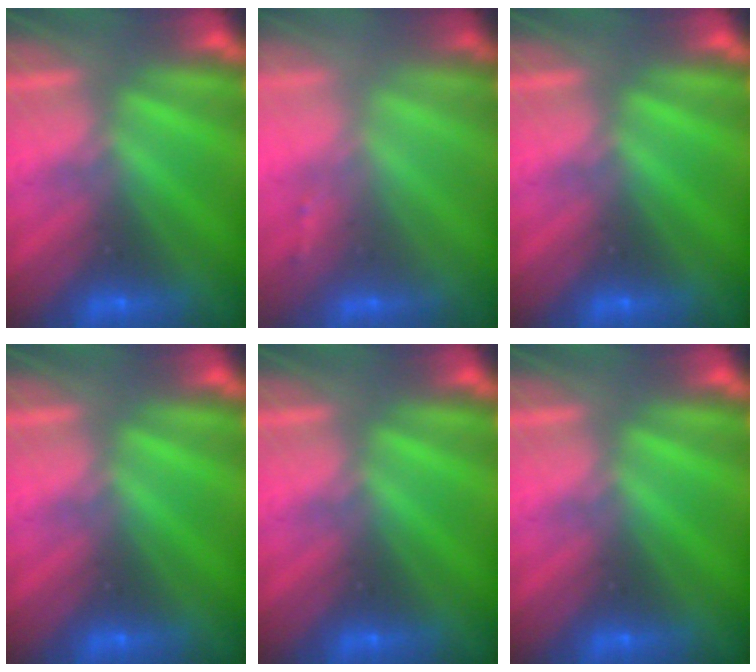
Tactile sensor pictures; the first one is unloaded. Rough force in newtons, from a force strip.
{"total": 1.4}
{"total": 0.0}
{"total": 0.0}
{"total": 0.0}
{"total": 0.0}